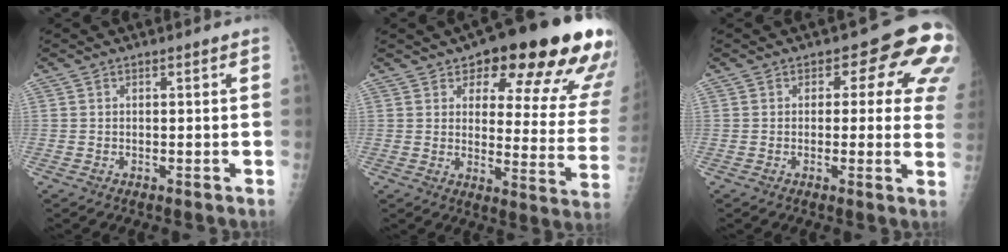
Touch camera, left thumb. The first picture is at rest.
{"total": 23.9, "force": [15.2, 7.9, 16.7], "torque": [-0.166, -0.067, 0.185]}
{"total": 11.3, "force": [3.6, 6.1, 8.8], "torque": [-0.048, -0.008, 0.024]}